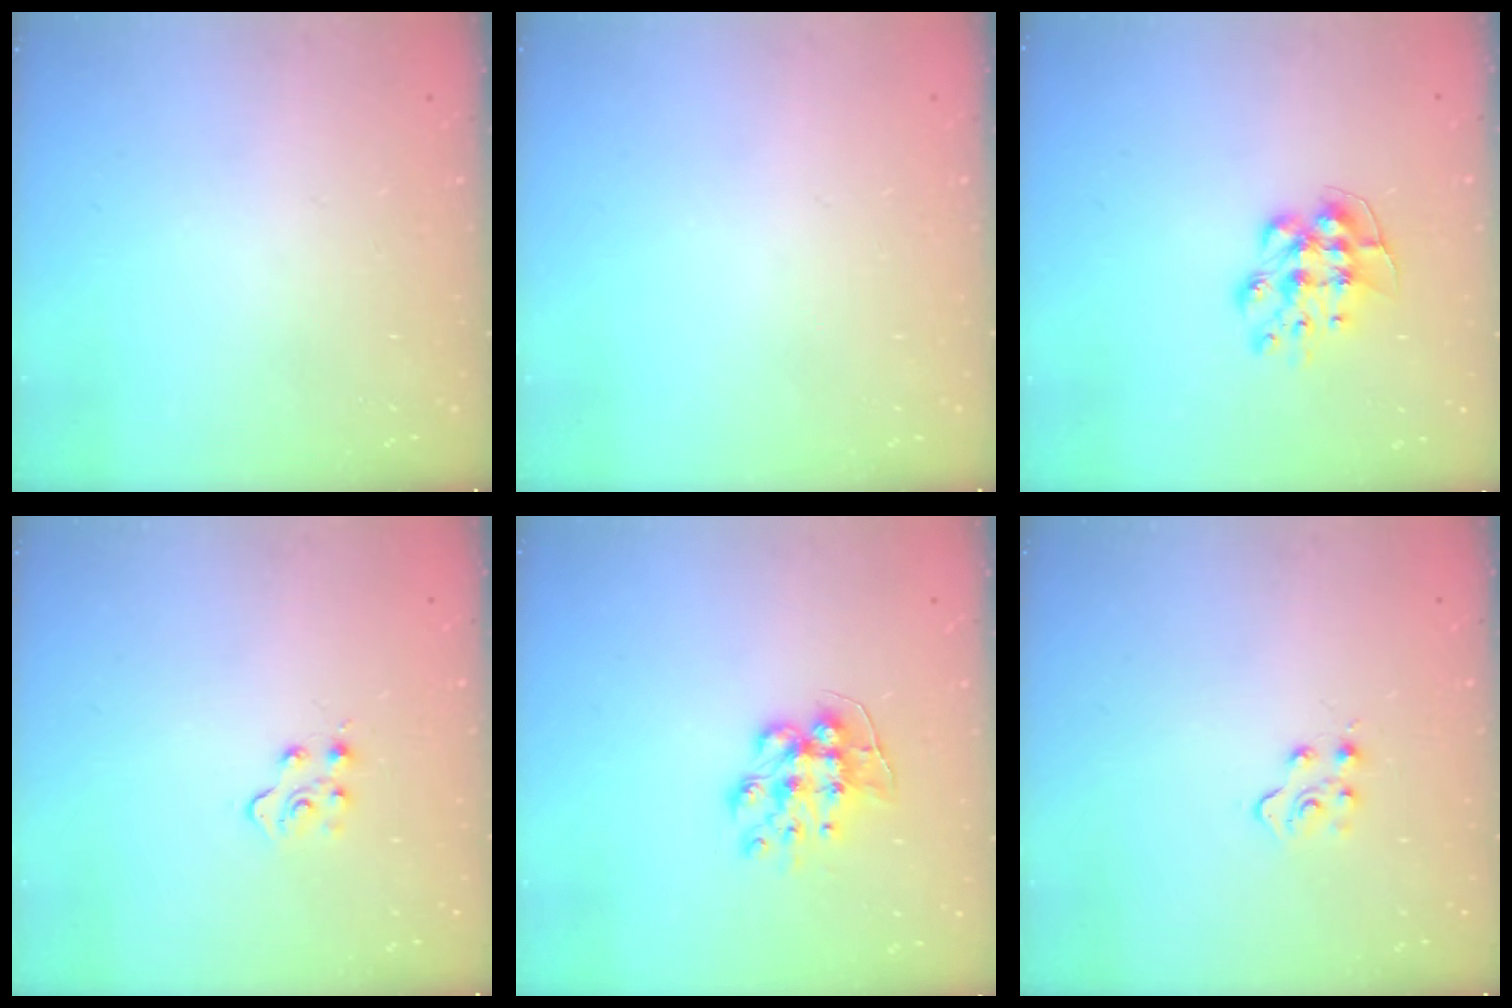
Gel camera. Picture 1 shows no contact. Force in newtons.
{"total": 0.0}
{"total": 8.7, "press": 8.7, "slide": 0.2}
{"total": 4.9, "press": 4.9, "slide": 0.3}
{"total": 9.5, "press": 9.4, "slide": 0.8}
{"total": 4.9, "press": 4.9, "slide": 0.3}